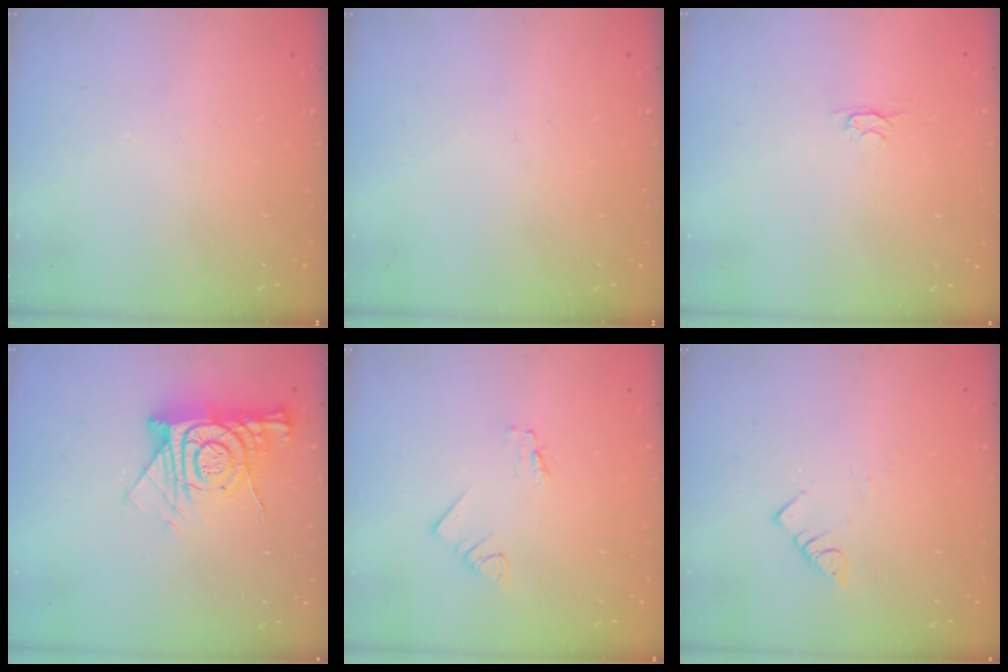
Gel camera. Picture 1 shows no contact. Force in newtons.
{"total": 0.0}
{"total": 2.4, "press": 2.3, "slide": 0.5}
{"total": 13.6, "press": 13.5, "slide": 1.3}
{"total": 1.2, "press": 1.2, "slide": 0.1}
{"total": 2.8, "press": 2.8, "slide": 0.2}